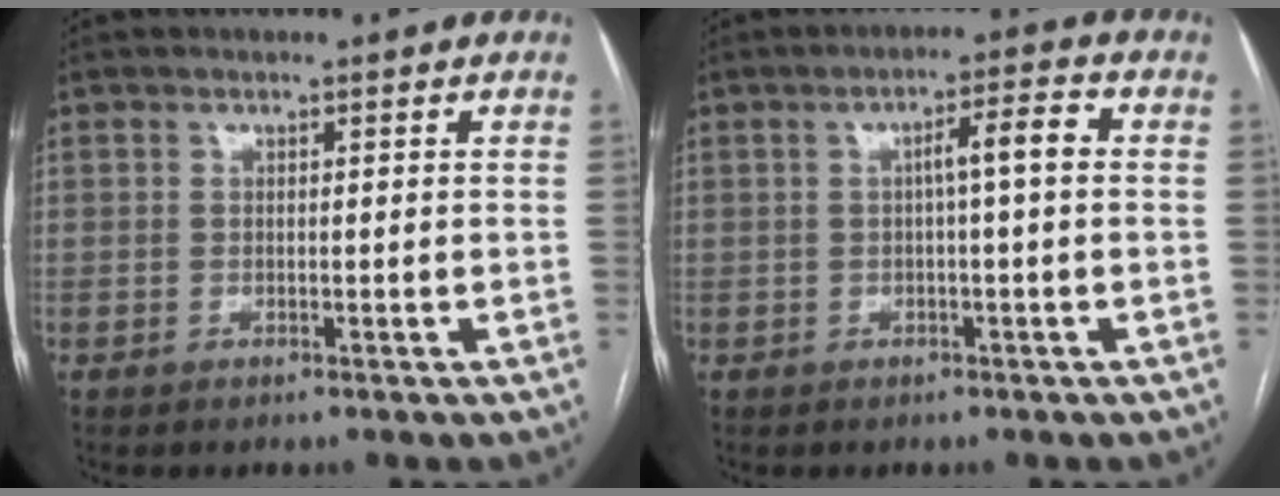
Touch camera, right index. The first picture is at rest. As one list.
[{"total": 4.6, "force": [0.3, 0.4, 4.6], "torque": [-0.070, 0.013, 0.004]}]